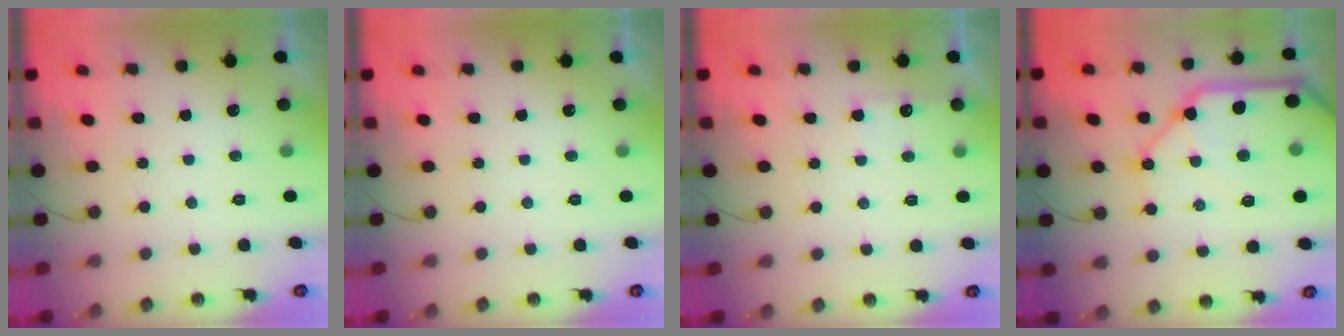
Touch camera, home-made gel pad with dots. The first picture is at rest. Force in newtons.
{"total": 0.0}
{"total": 4.6, "press": 4.5, "slide": 0.6}
{"total": 21.1, "press": 21.0, "slide": 2.5}